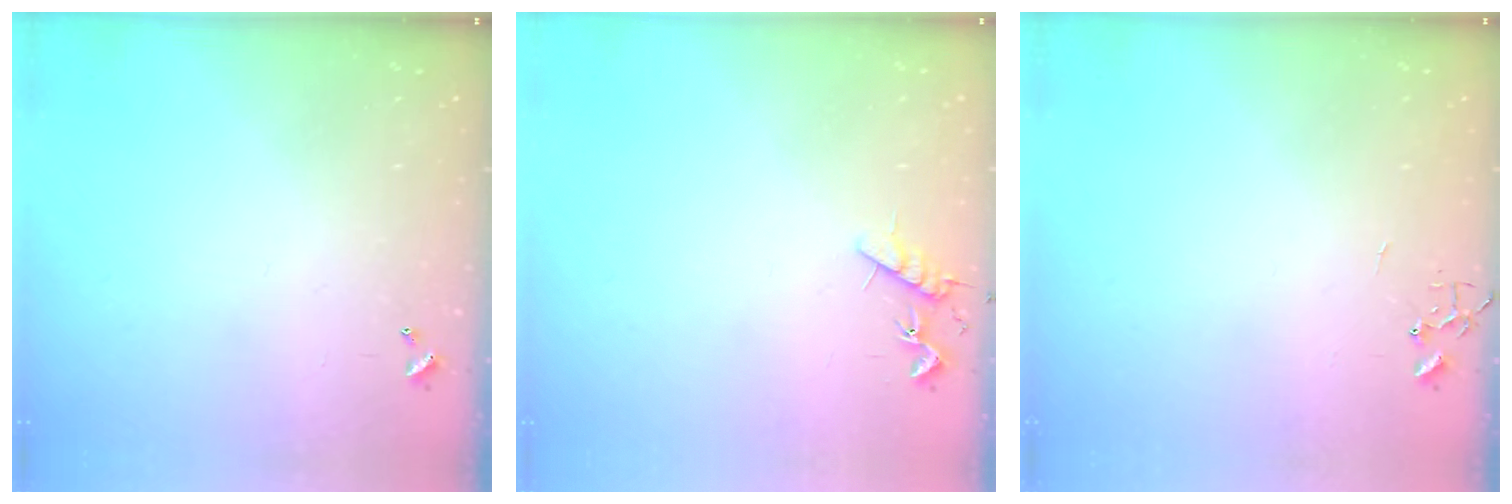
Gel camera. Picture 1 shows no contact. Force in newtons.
{"total": 7.0, "press": 6.9, "slide": 0.6}
{"total": 0.0}